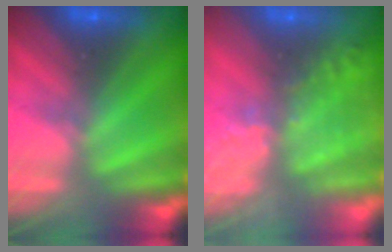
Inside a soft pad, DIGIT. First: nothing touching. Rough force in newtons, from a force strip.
{"total": 6.8}